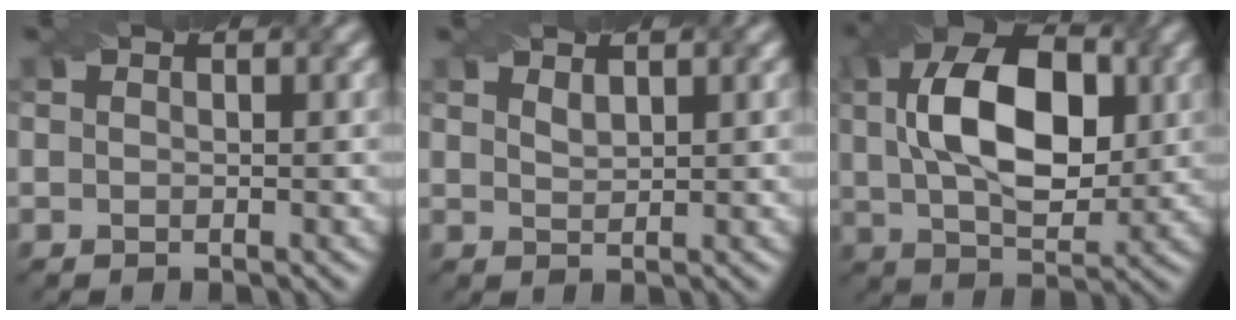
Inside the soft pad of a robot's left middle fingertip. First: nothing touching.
{"total": 1.0, "force": [0.9, 0.2, 0.4], "torque": [-0.012, 0.000, 0.019]}
{"total": 11.6, "force": [1.9, 6.6, 9.4], "torque": [-0.166, 0.012, 0.028]}